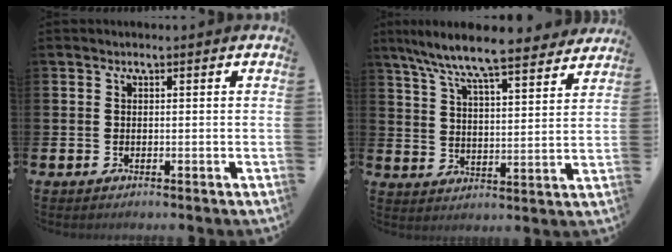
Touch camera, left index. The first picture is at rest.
{"total": 9.1, "force": [8.6, 0.6, 3.1], "torque": [-0.085, -0.061, 0.147]}